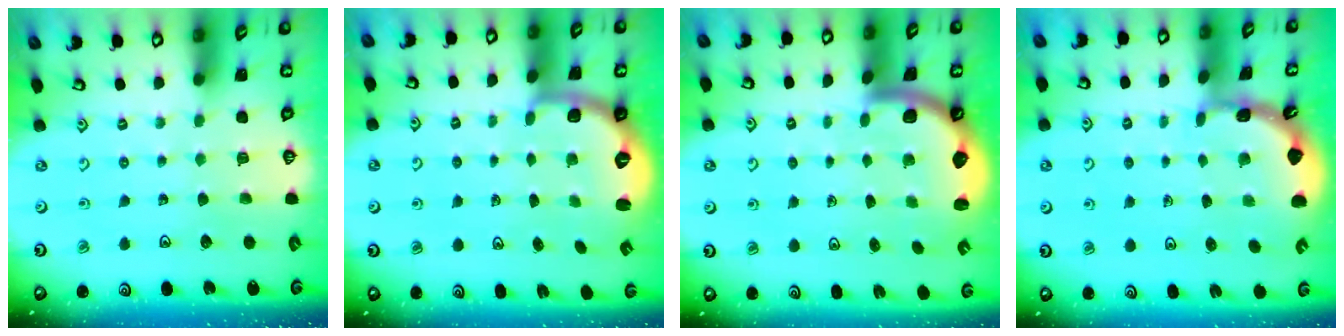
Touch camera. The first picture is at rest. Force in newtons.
{"total": 2.7, "press": 1.6, "slide": 2.2}
{"total": 2.5, "press": 2.5, "slide": 0.4}
{"total": 1.8, "press": 1.8, "slide": 0.1}